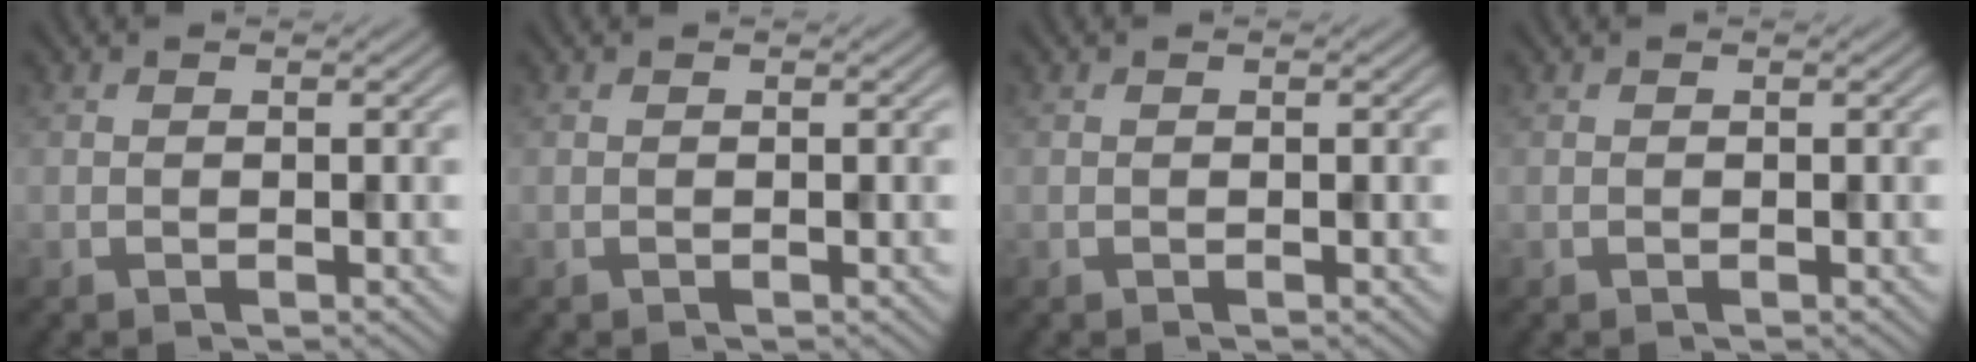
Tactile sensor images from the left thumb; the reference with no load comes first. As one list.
[{"total": 0.0}, {"total": 0.0}, {"total": 0.0}]